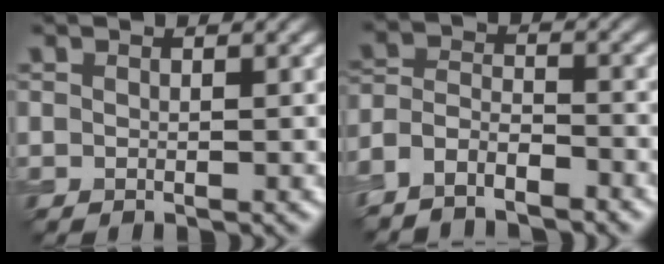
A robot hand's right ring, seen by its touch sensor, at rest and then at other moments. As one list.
[{"total": 4.2, "force": [-3.7, 1.5, 1.3], "torque": [-0.020, -0.001, -0.080]}]